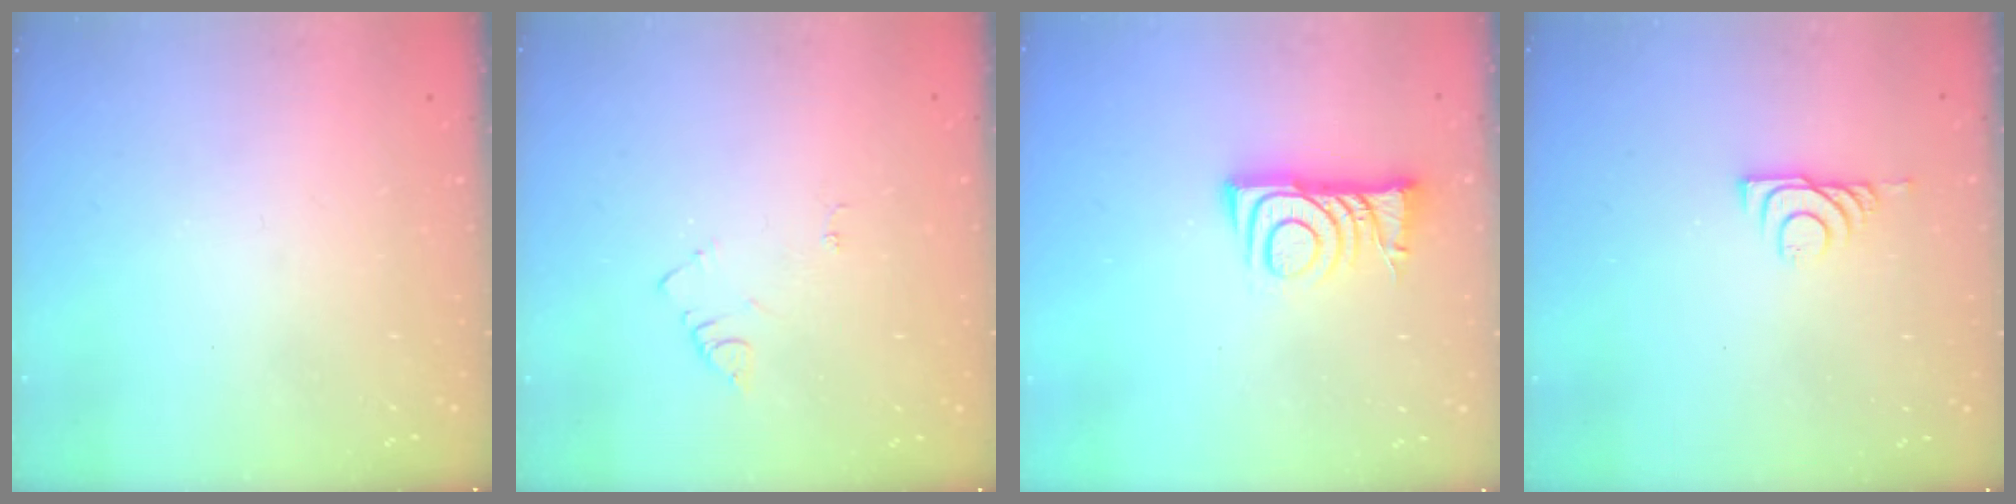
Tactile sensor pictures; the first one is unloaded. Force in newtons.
{"total": 4.2, "press": 4.2, "slide": 0.4}
{"total": 7.6, "press": 7.6, "slide": 0.7}
{"total": 5.8, "press": 5.7, "slide": 0.8}